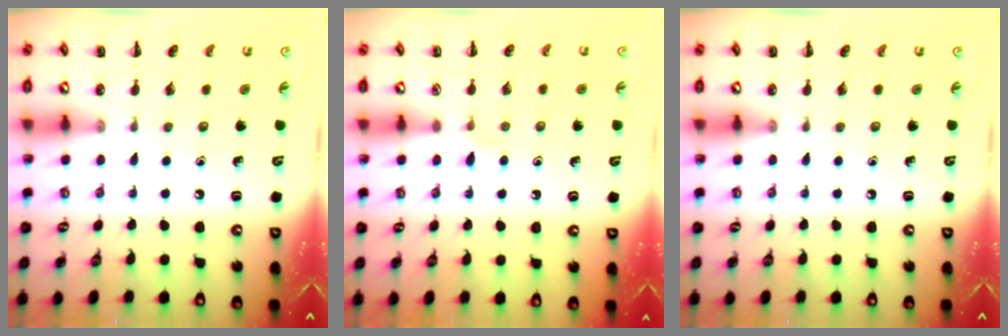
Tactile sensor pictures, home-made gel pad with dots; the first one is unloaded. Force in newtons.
{"total": 3.4, "press": 3.1, "slide": 1.3}
{"total": 0.0}